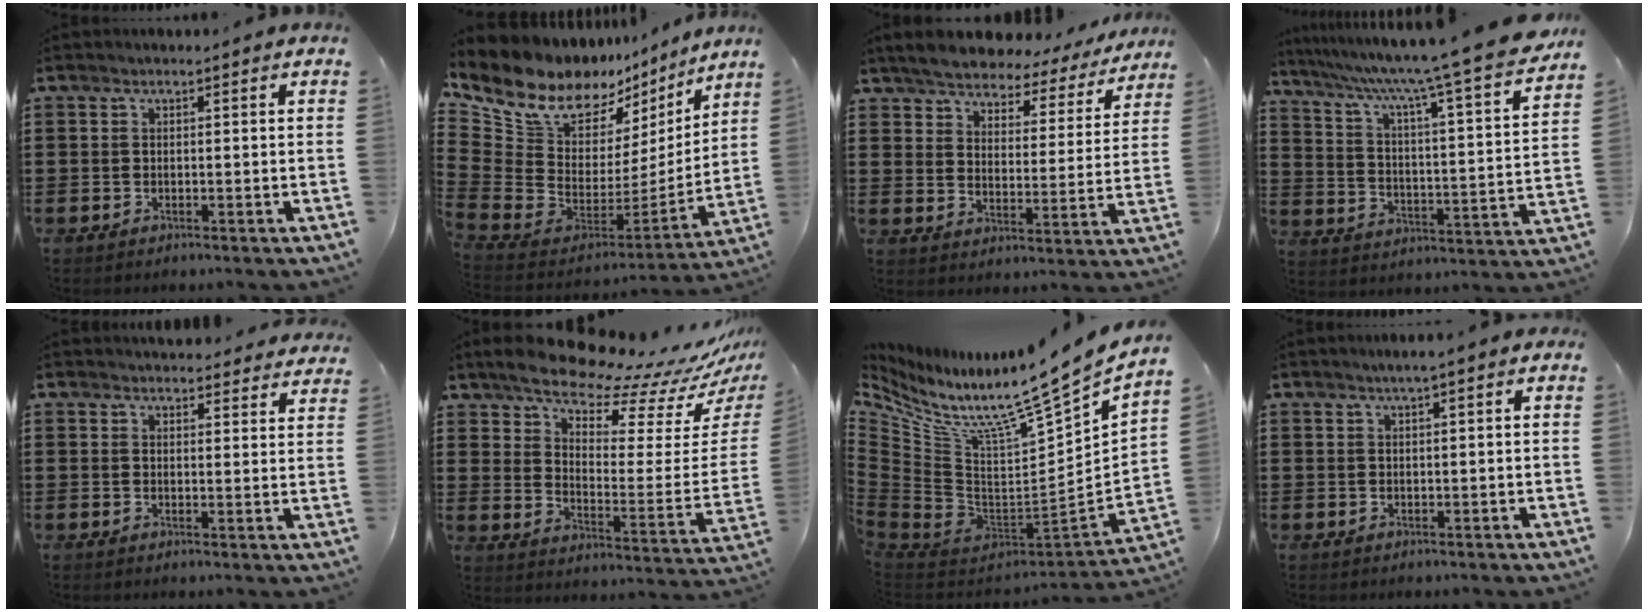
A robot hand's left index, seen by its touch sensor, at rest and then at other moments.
{"total": 10.4, "force": [8.0, 5.7, 3.4], "torque": [-0.107, -0.072, 0.144]}
{"total": 5.0, "force": [4.9, 0.8, 0.8], "torque": [-0.045, -0.034, 0.081]}
{"total": 8.9, "force": [7.3, -0.7, 5.0], "torque": [-0.118, -0.066, 0.108]}
{"total": 3.3, "force": [3.3, 0.5, 0.3], "torque": [-0.006, -0.012, 0.061]}
{"total": 10.2, "force": [9.8, 1.0, 2.7], "torque": [-0.072, -0.094, 0.164]}
{"total": 10.2, "force": [8.6, 0.1, 5.5], "torque": [-0.122, -0.091, 0.133]}
{"total": 1.2, "force": [0.5, 0.0, 1.1], "torque": [-0.020, 0.000, 0.009]}